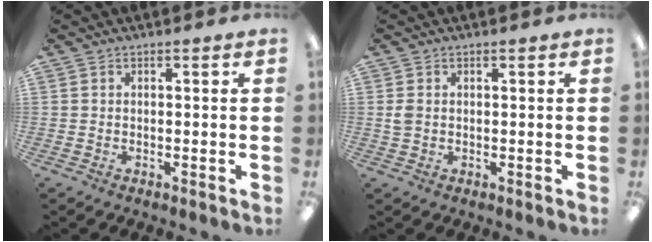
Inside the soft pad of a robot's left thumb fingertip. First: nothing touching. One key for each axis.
{"total": 1.8, "fx": 0.4, "fy": 1.2, "fz": 1.3, "tx": -0.027, "ty": 0.005, "tz": 0.005}